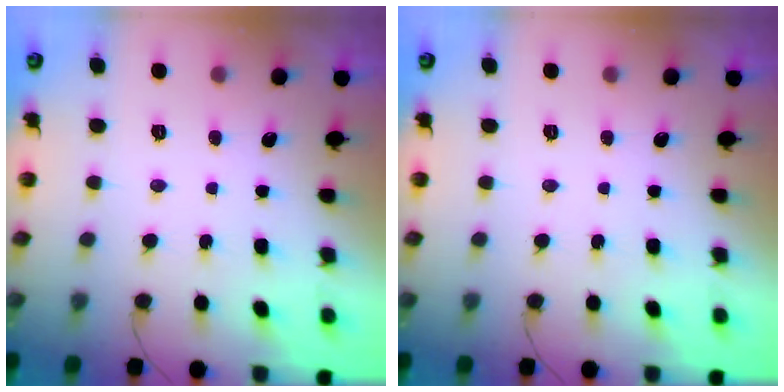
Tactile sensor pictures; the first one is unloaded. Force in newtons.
{"total": 0.0}